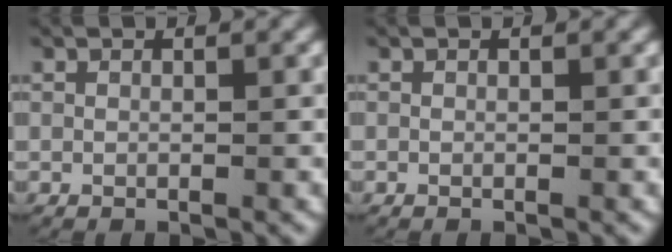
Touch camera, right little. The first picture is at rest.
{"total": 0.0}